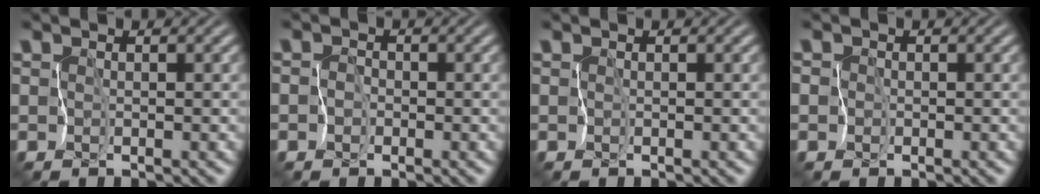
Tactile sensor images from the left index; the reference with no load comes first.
{"total": 2.1, "force": [-1.1, 1.8, 0.2], "torque": [0.021, 0.004, -0.030]}
{"total": 0.0}
{"total": 2.1, "force": [-0.5, 2.0, 0.4], "torque": [0.007, 0.010, -0.034]}